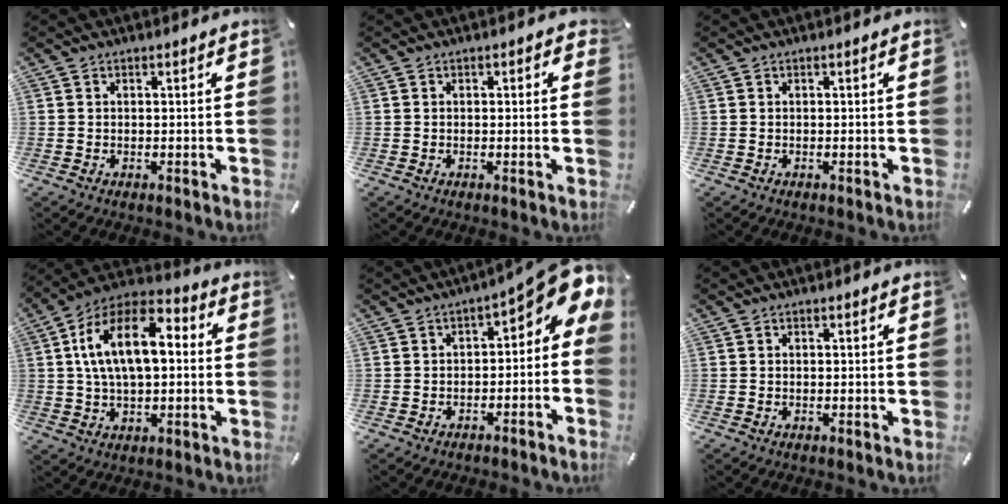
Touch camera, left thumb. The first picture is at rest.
{"total": 0.8, "force": [0.2, 0.5, 0.6], "torque": [0.005, -0.002, -0.001]}
{"total": 0.0}
{"total": 16.0, "force": [2.9, 9.0, 12.9], "torque": [-0.253, 0.004, 0.048]}
{"total": 8.5, "force": [2.8, 4.0, 6.9], "torque": [-0.081, -0.029, 0.045]}
{"total": 0.0}